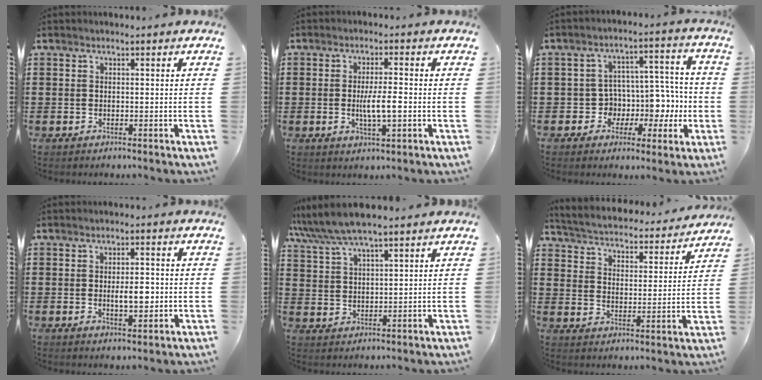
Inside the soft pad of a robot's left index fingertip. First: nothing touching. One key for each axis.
{"total": 4.9, "fx": -0.7, "fy": 1.1, "fz": 4.7, "tx": -0.089, "ty": -0.001, "tz": -0.016}
{"total": 7.1, "fx": -0.6, "fy": 6.5, "fz": 2.8, "tx": -0.059, "ty": -0.006, "tz": -0.004}
{"total": 4.2, "fx": -0.4, "fy": 1.9, "fz": 3.8, "tx": -0.054, "ty": -0.003, "tz": -0.013}
{"total": 6.6, "fx": 5.5, "fy": 1.0, "fz": 3.4, "tx": -0.080, "ty": -0.010, "tz": 0.100}
{"total": 3.7, "fx": 3.7, "fy": -0.1, "fz": 0.2, "tx": -0.027, "ty": -0.032, "tz": 0.055}